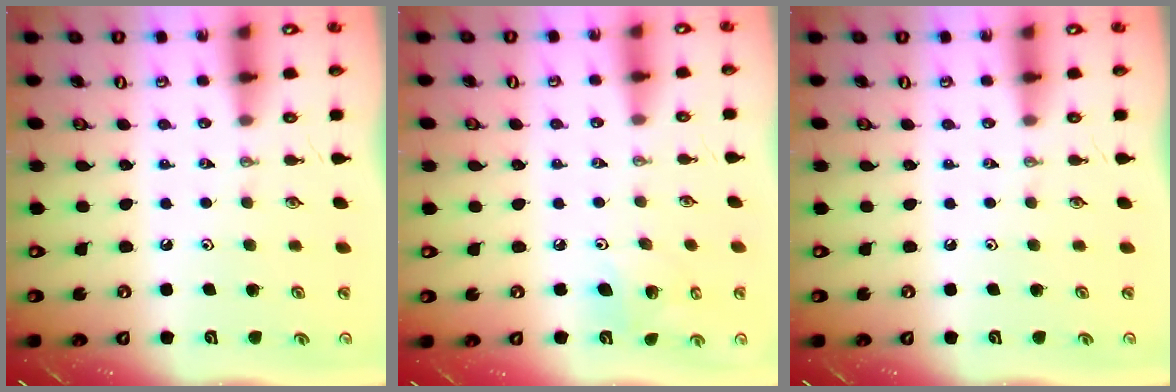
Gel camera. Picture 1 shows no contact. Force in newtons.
{"total": 7.4, "press": 7.0, "slide": 2.4}
{"total": 0.0}